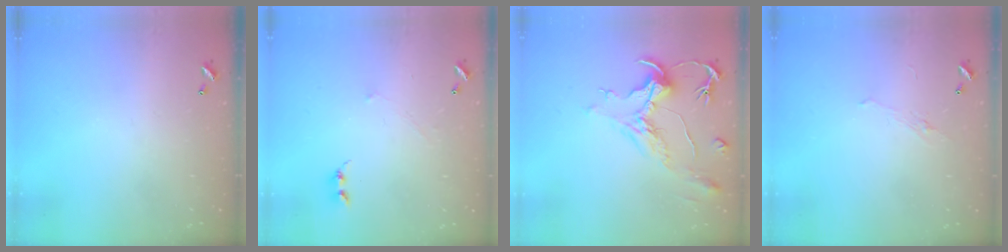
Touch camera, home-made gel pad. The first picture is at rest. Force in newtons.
{"total": 1.7, "press": 1.6, "slide": 0.4}
{"total": 2.2, "press": 1.7, "slide": 1.3}
{"total": 0.9, "press": 0.5, "slide": 0.7}